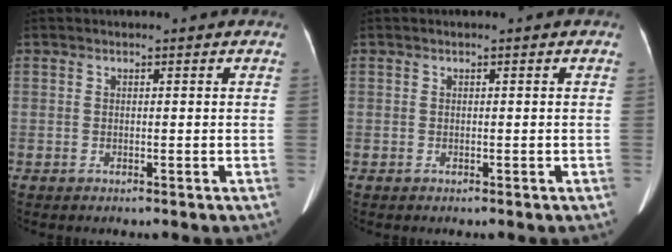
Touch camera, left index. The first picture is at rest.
{"total": 0.0}